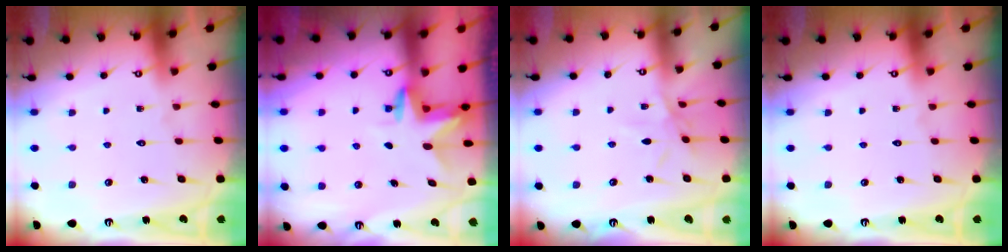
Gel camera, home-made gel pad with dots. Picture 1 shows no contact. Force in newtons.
{"total": 3.2, "press": 3.2, "slide": 0.3}
{"total": 4.5, "press": 4.5, "slide": 0.6}
{"total": 0.0}